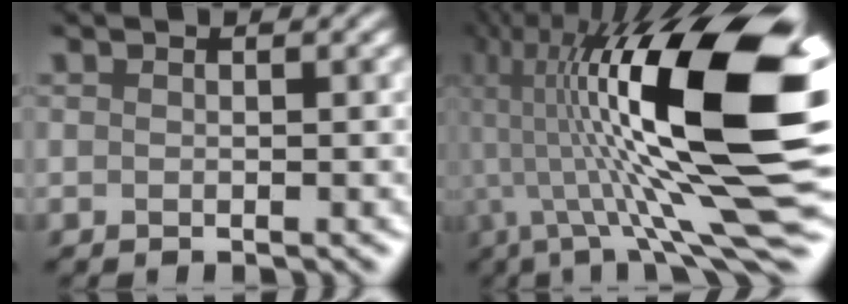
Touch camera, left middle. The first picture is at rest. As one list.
[{"total": 16.5, "force": [1.7, 4.5, 15.7], "torque": [-0.269, 0.026, 0.034]}]